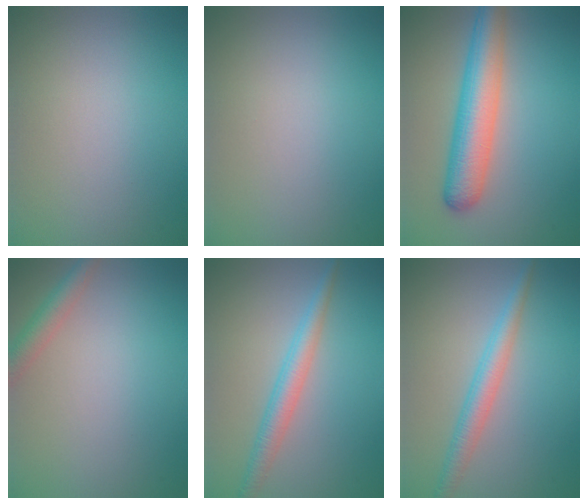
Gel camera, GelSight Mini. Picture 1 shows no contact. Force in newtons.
{"total": 0.0}
{"total": 6.3, "press": 6.3, "slide": 0.3}
{"total": 2.3, "press": 2.3, "slide": 0.1}
{"total": 2.9, "press": 2.9, "slide": 0.0}
{"total": 2.9, "press": 2.9, "slide": 0.0}